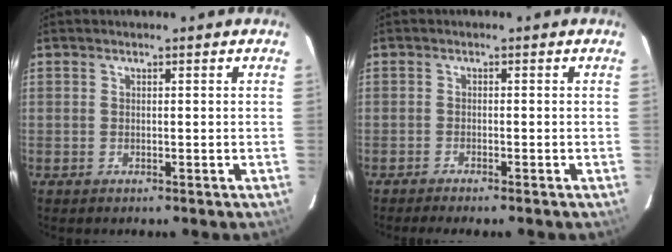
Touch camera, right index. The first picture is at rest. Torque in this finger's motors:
{"motor_torque": [0.06, -0.03, 0.13, 0.02]}